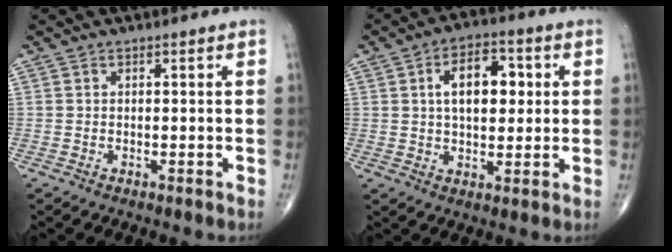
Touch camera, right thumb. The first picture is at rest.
{"total": 10.4, "force": [2.1, 5.9, 8.3], "torque": [-0.106, 0.007, 0.031]}